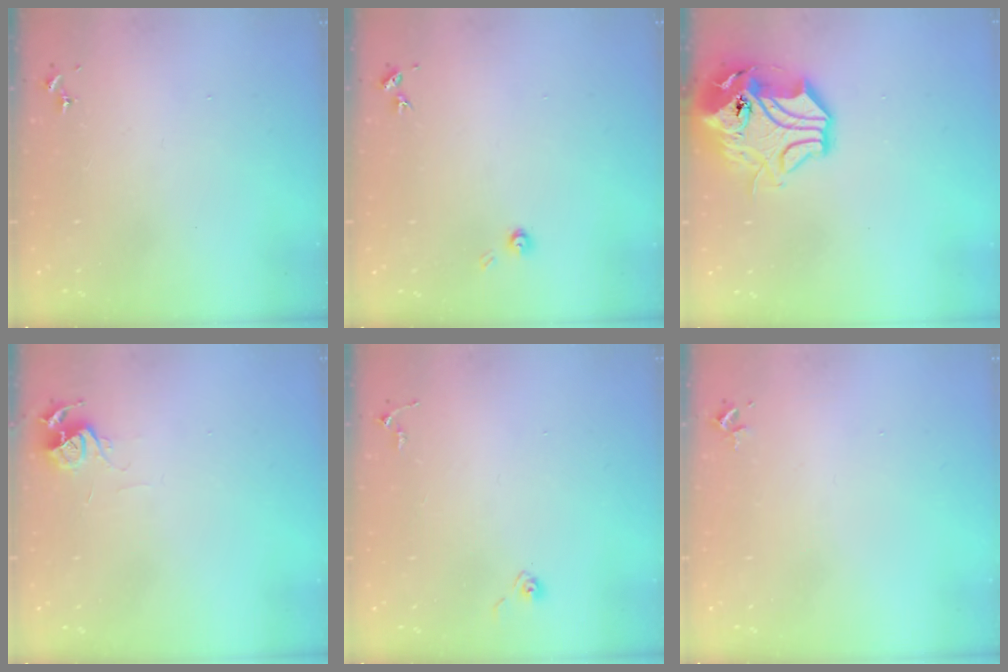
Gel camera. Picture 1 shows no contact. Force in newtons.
{"total": 3.3, "press": 3.3, "slide": 0.2}
{"total": 17.8, "press": 17.5, "slide": 2.8}
{"total": 6.0, "press": 6.0, "slide": 0.6}
{"total": 4.8, "press": 4.8, "slide": 0.4}
{"total": 2.4, "press": 2.4, "slide": 0.3}